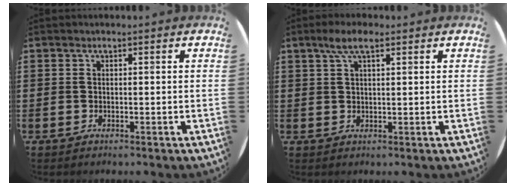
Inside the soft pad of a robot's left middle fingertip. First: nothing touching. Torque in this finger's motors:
{"motor_torque": [0.81, -0.41, 0.09, 0.02]}